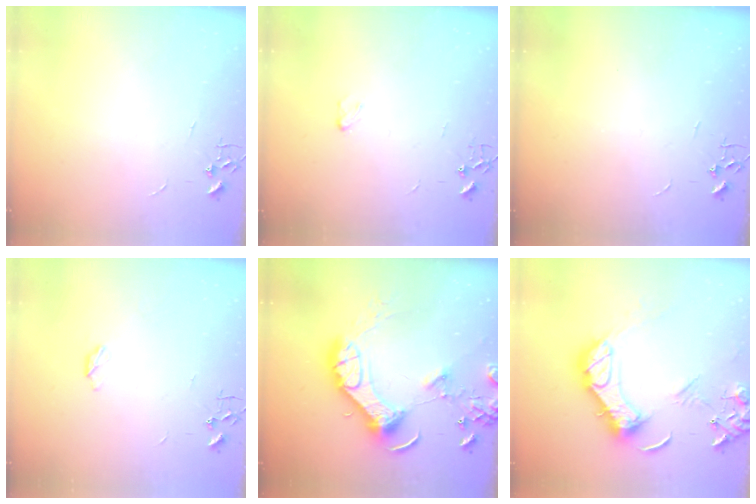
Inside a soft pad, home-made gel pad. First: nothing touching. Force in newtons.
{"total": 2.9, "press": 2.8, "slide": 0.4}
{"total": 0.0}
{"total": 2.8, "press": 2.8, "slide": 0.5}
{"total": 16.6, "press": 16.4, "slide": 2.4}
{"total": 18.5, "press": 18.3, "slide": 2.7}